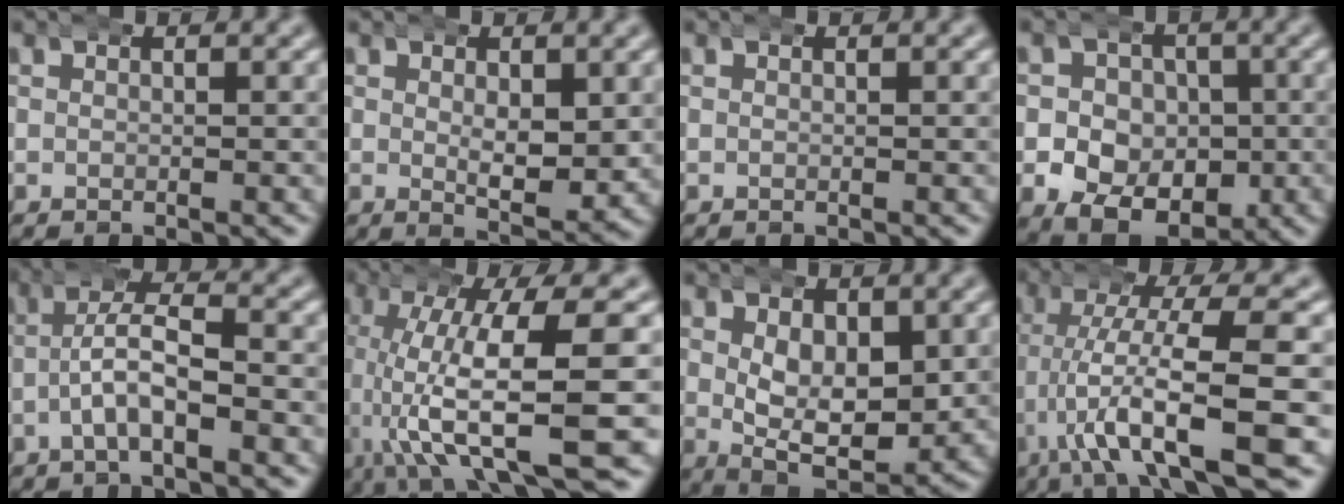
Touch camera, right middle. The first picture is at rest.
{"total": 3.8, "force": [0.3, 1.6, 3.5], "torque": [-0.058, -0.019, 0.010]}
{"total": 0.0}
{"total": 10.0, "force": [-2.8, 8.3, 4.9], "torque": [-0.080, -0.049, -0.032]}
{"total": 4.6, "force": [-1.2, 1.9, 4.0], "torque": [-0.059, 0.009, -0.030]}
{"total": 11.5, "force": [-2.1, 4.8, 10.2], "torque": [-0.190, -0.029, -0.015]}
{"total": 8.5, "force": [0.2, 5.4, 6.5], "torque": [-0.096, -0.025, 0.007]}
{"total": 9.7, "force": [-2.7, 2.8, 8.9], "torque": [-0.164, -0.017, -0.035]}